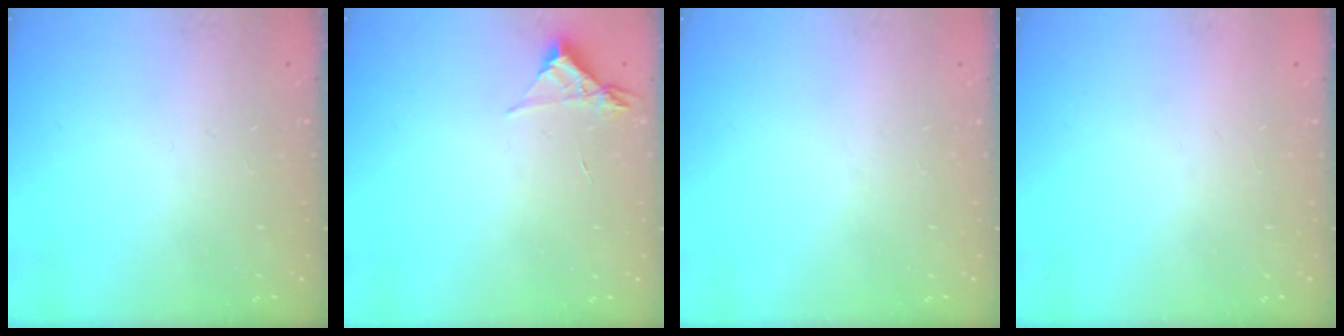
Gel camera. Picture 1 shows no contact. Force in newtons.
{"total": 3.5, "press": 3.5, "slide": 0.4}
{"total": 0.0}
{"total": 1.5, "press": 1.5, "slide": 0.1}